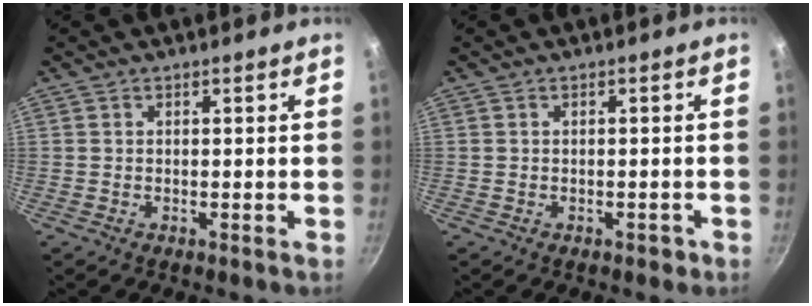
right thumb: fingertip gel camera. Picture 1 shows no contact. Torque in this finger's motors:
{"motor_torque": [-0.24, 0.06, -0.30, 0.09, -0.02]}